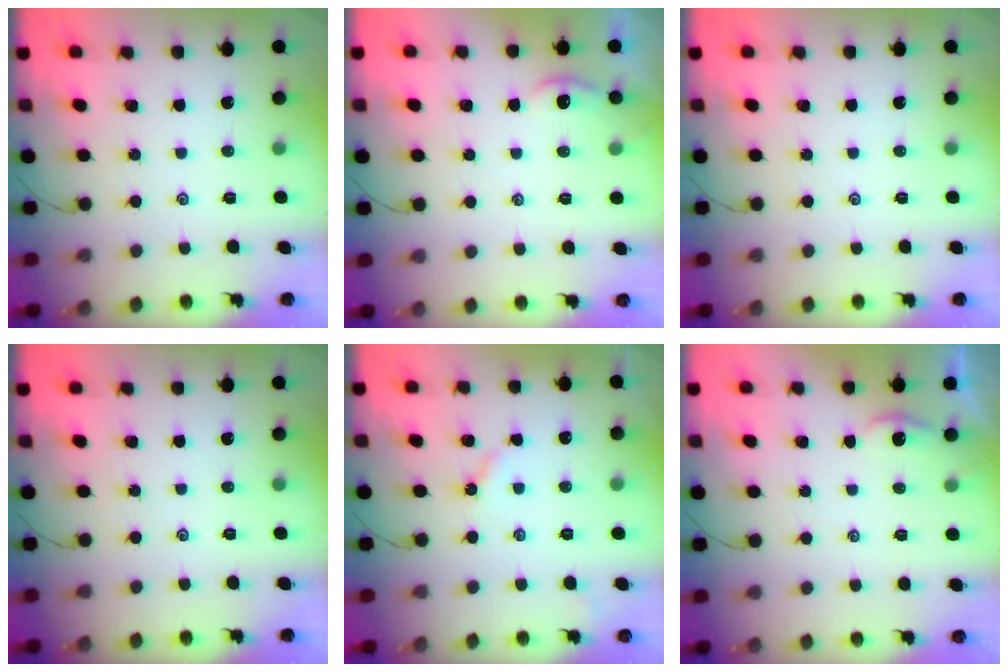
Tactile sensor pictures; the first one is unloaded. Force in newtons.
{"total": 1.5, "press": 1.5, "slide": 0.2}
{"total": 0.0}
{"total": 0.0}
{"total": 2.8, "press": 2.7, "slide": 0.3}
{"total": 1.9, "press": 1.9, "slide": 0.2}